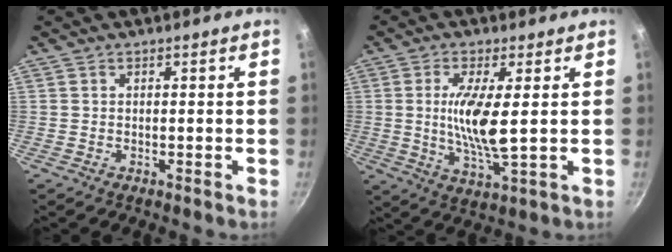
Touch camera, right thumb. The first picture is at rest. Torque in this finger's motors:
{"motor_torque": [1.13, 2.59, 1.66, -0.11, 0.49]}